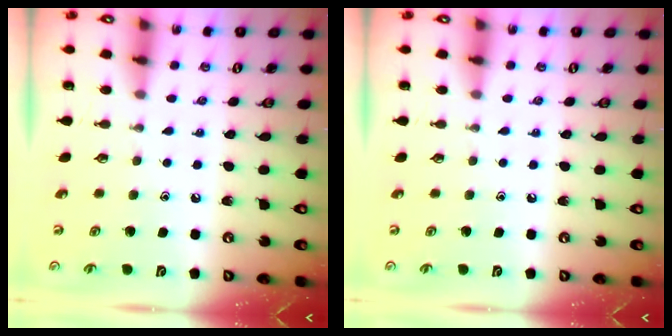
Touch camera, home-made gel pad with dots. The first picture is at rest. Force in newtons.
{"total": 0.0}